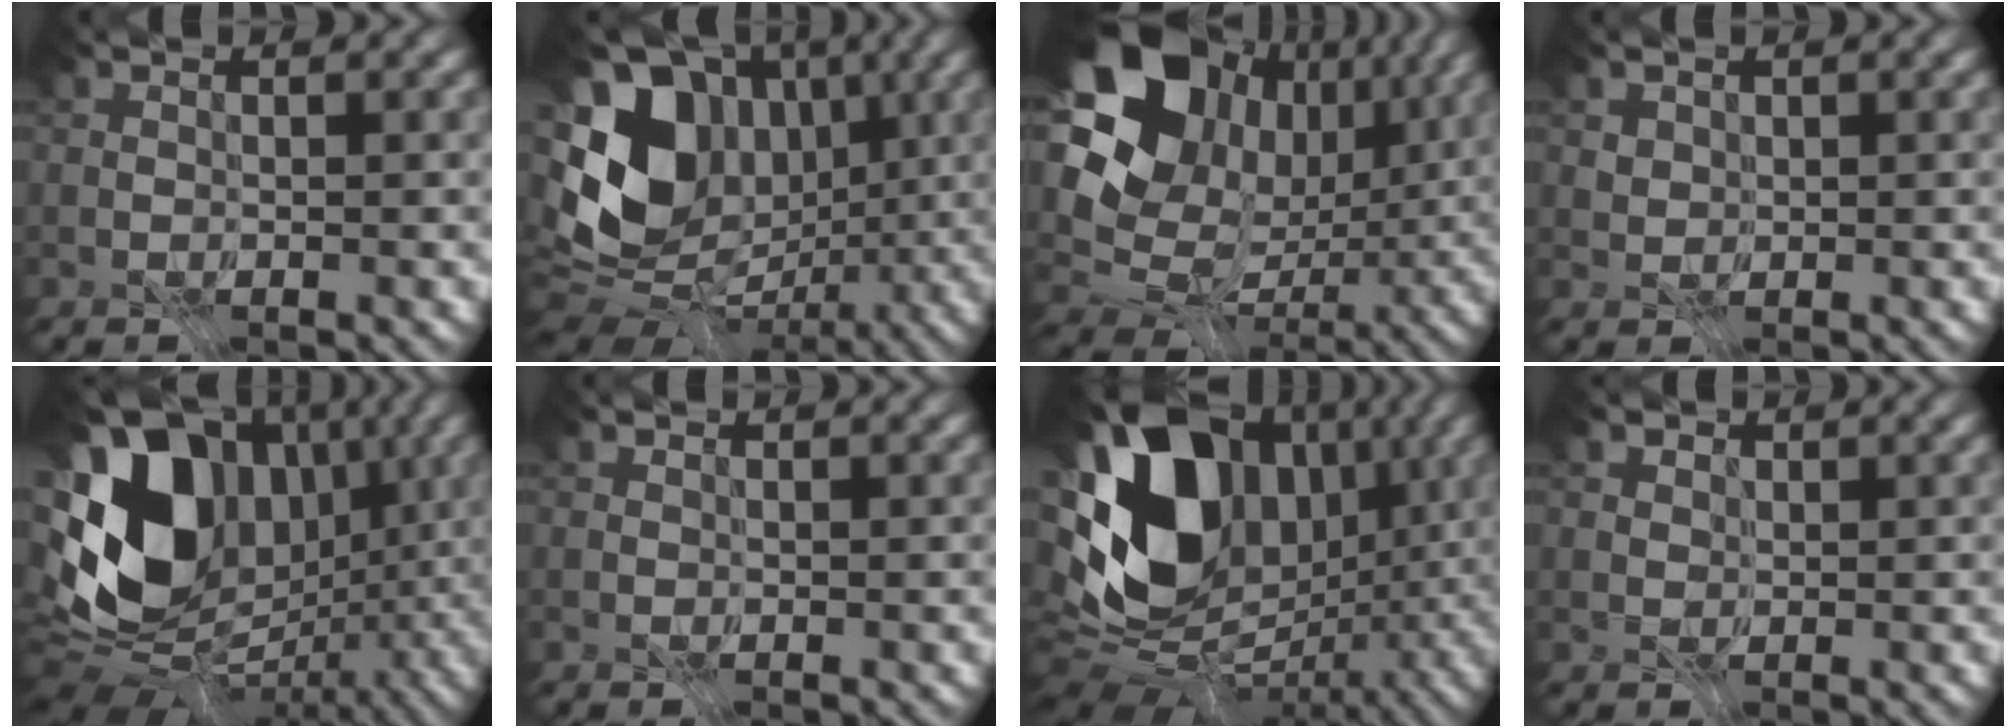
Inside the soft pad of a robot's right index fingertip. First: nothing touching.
{"total": 13.2, "force": [0.4, 10.1, 8.5], "torque": [-0.157, 0.000, -0.006]}
{"total": 15.1, "force": [3.8, 12.3, 7.8], "torque": [-0.146, 0.012, 0.067]}
{"total": 1.3, "force": [0.6, 1.0, 0.4], "torque": [-0.015, -0.008, 0.024]}
{"total": 14.7, "force": [1.0, 11.2, 9.4], "torque": [-0.167, 0.001, 0.017]}
{"total": 0.0}
{"total": 16.1, "force": [1.6, 12.0, 10.5], "torque": [-0.191, 0.001, 0.026]}
{"total": 1.6, "force": [0.7, 1.3, 0.6], "torque": [-0.019, -0.004, 0.021]}